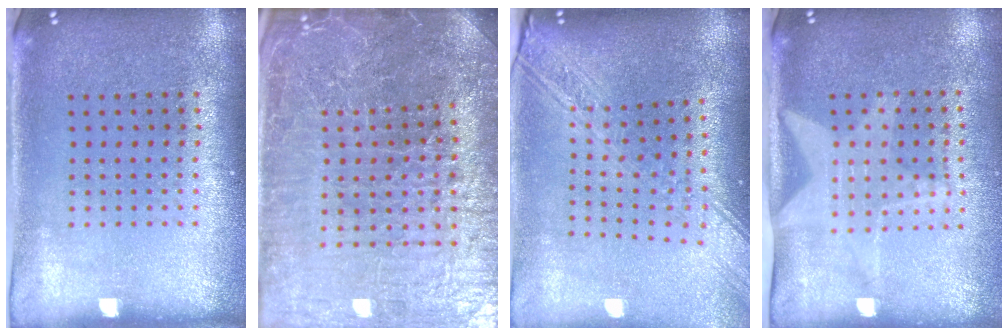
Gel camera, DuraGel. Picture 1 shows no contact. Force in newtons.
{"total": 5.5, "press": 5.1, "slide": 1.9}
{"total": 2.7, "press": 2.2, "slide": 1.5}
{"total": 1.9, "press": 1.5, "slide": 1.1}